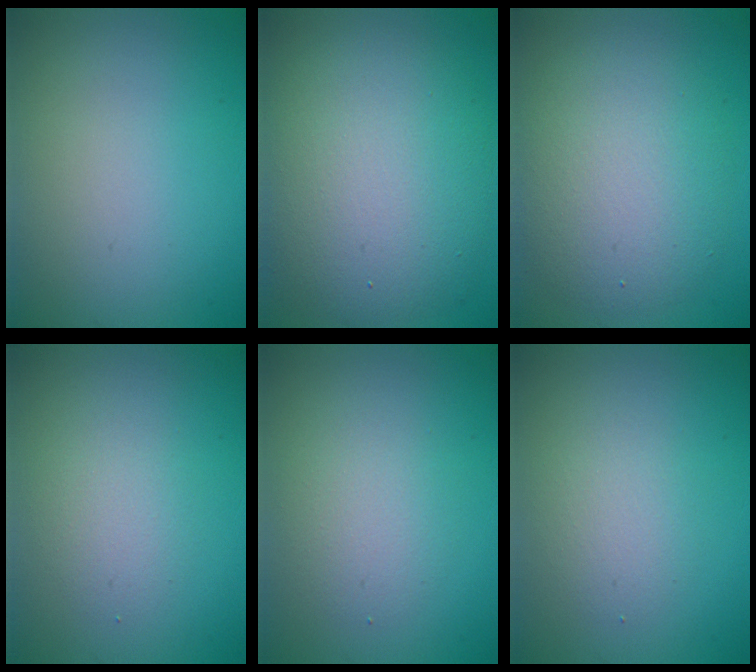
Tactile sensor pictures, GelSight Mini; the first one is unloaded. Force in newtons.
{"total": 10.4, "press": 10.4, "slide": 0.3}
{"total": 6.5, "press": 6.5, "slide": 0.3}
{"total": 2.2, "press": 2.2, "slide": 0.0}
{"total": 2.6, "press": 2.6, "slide": 0.3}
{"total": 2.3, "press": 2.3, "slide": 0.1}